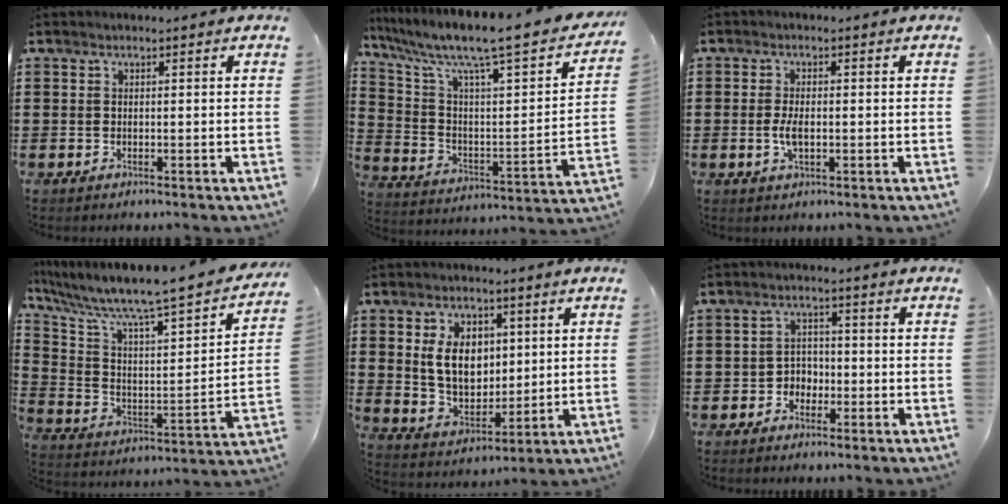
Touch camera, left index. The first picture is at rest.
{"total": 8.8, "force": [6.7, 0.9, 5.6], "torque": [-0.139, -0.052, 0.100]}
{"total": 3.0, "force": [-0.4, 1.3, 2.7], "torque": [-0.058, 0.000, -0.011]}
{"total": 7.3, "force": [6.1, 0.3, 4.1], "torque": [-0.112, -0.064, 0.090]}
{"total": 8.5, "force": [2.4, 6.0, 5.5], "torque": [-0.131, 0.010, 0.041]}
{"total": 2.8, "force": [-1.7, 2.1, 0.7], "torque": [-0.022, 0.008, -0.039]}